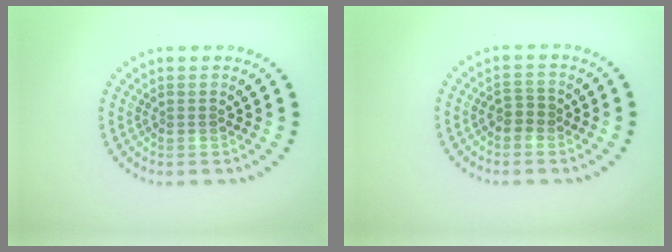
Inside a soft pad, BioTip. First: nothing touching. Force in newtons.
{"total": 0.9, "press": 0.8, "slide": 0.4}